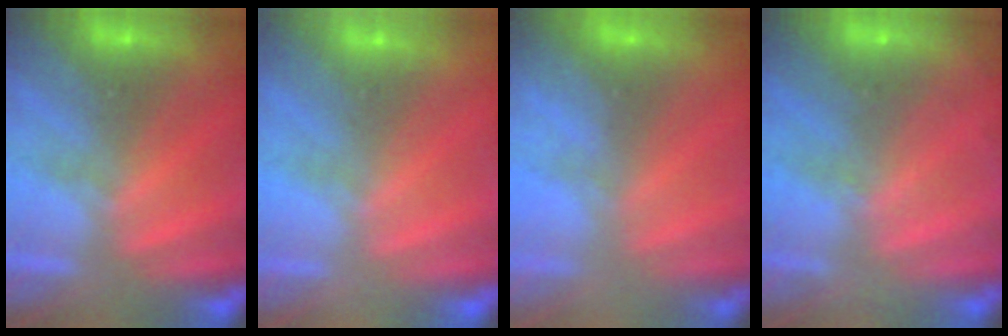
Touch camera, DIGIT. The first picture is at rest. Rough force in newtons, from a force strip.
{"total": 7.7}
{"total": 7.8}
{"total": 1.8}